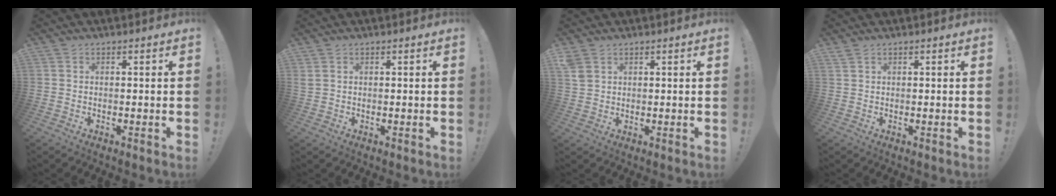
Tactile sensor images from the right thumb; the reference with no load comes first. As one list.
[{"total": 1.3, "force": [0.7, 0.8, 0.8], "torque": [-0.017, 0.003, 0.015]}, {"total": 3.3, "force": [2.1, 2.1, 1.6], "torque": [-0.029, -0.007, 0.042]}, {"total": 1.0, "force": [0.7, 0.3, 0.6], "torque": [-0.014, 0.000, 0.014]}]